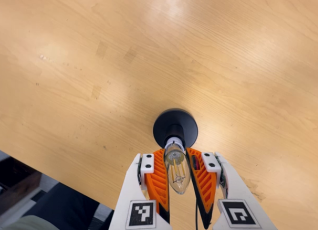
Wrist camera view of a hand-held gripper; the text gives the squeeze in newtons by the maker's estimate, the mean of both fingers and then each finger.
{"total": 23.1, "left": 23.3, "right": 22.8}